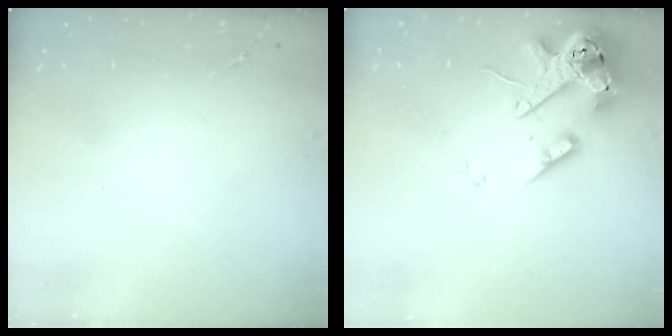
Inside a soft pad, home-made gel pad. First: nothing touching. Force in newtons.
{"total": 15.0, "press": 14.9, "slide": 2.1}